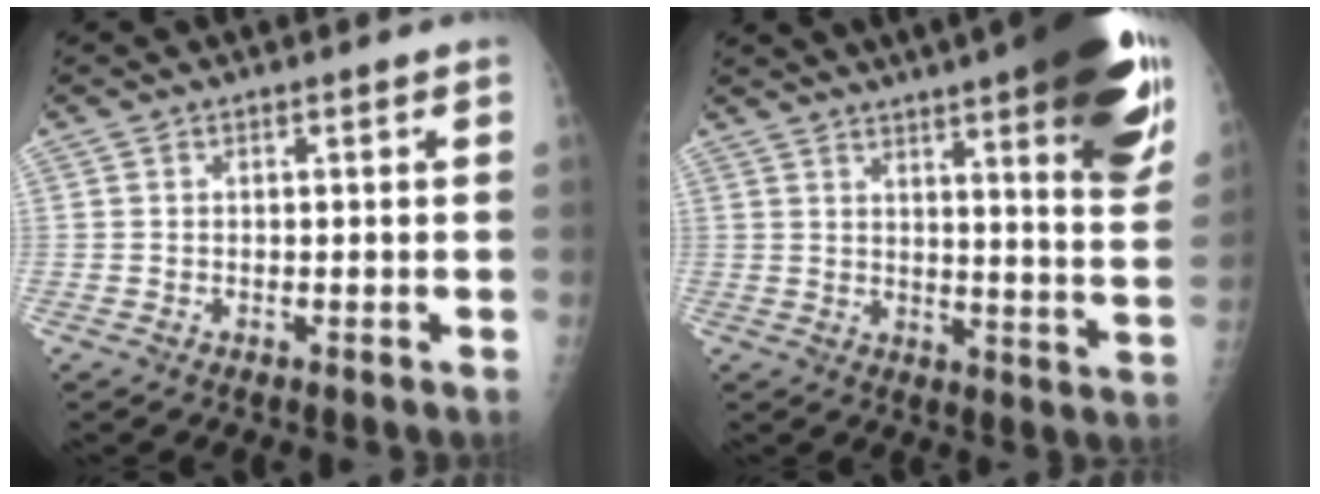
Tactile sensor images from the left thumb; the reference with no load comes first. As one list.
[{"total": 24.8, "force": [14.8, 4.9, 19.3], "torque": [-0.230, -0.041, 0.189]}]